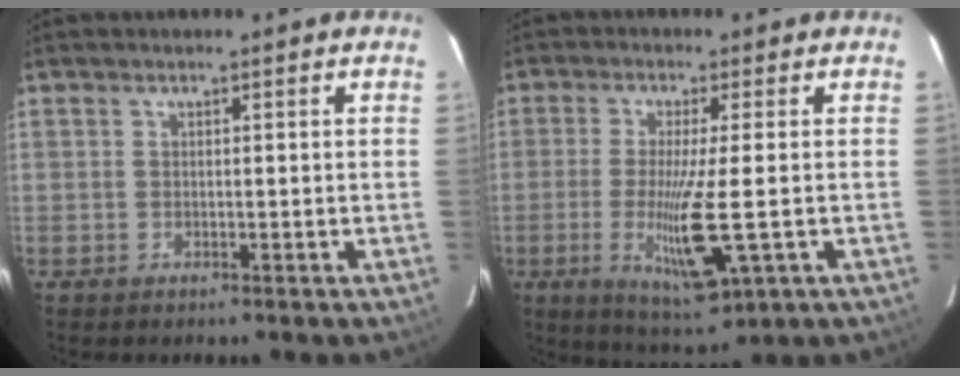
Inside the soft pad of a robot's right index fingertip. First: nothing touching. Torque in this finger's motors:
{"motor_torque": [0.89, -0.38, 0.35, 0.11]}